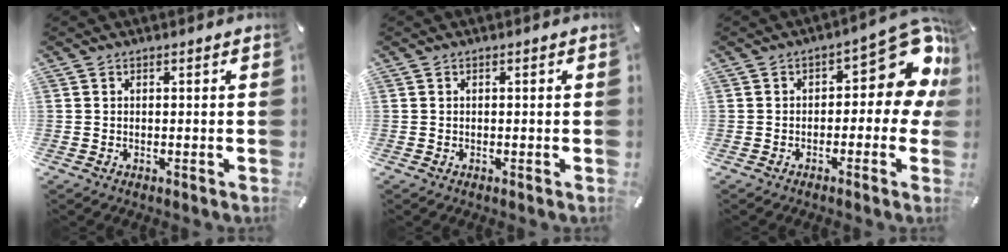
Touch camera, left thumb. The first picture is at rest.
{"total": 0.0}
{"total": 13.0, "force": [5.2, 6.0, 10.3], "torque": [-0.123, -0.043, 0.085]}